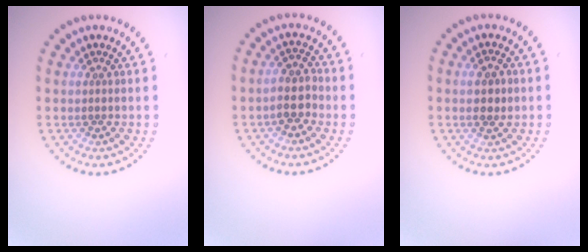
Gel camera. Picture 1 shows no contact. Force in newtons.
{"total": 2.7, "press": 2.4, "slide": 1.1}
{"total": 2.2, "press": 2.2, "slide": 0.2}